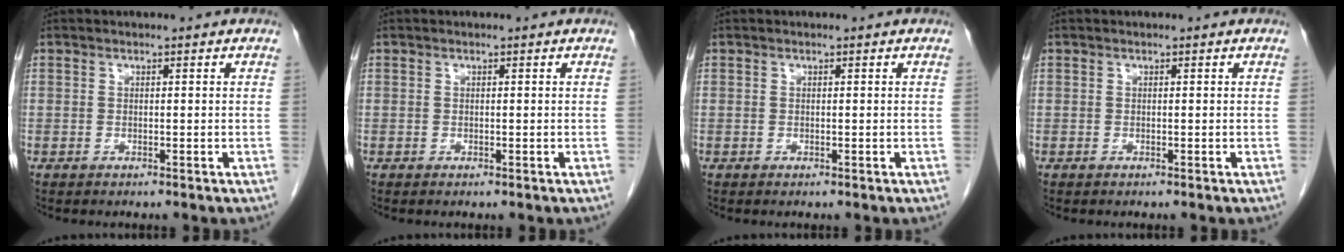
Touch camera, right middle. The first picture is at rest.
{"total": 0.0}
{"total": 0.0}
{"total": 0.0}